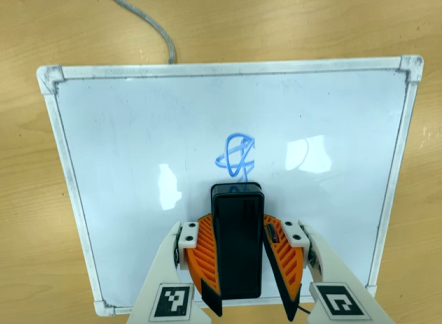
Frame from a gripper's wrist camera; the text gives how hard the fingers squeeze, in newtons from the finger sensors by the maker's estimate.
{"total": 8.7, "left": 9.0, "right": 8.4}